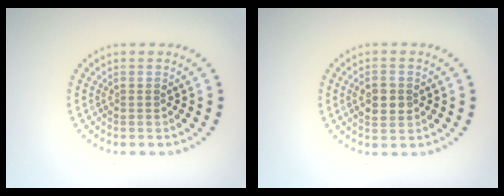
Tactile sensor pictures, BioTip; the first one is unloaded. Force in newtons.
{"total": 2.4, "press": 2.3, "slide": 0.2}